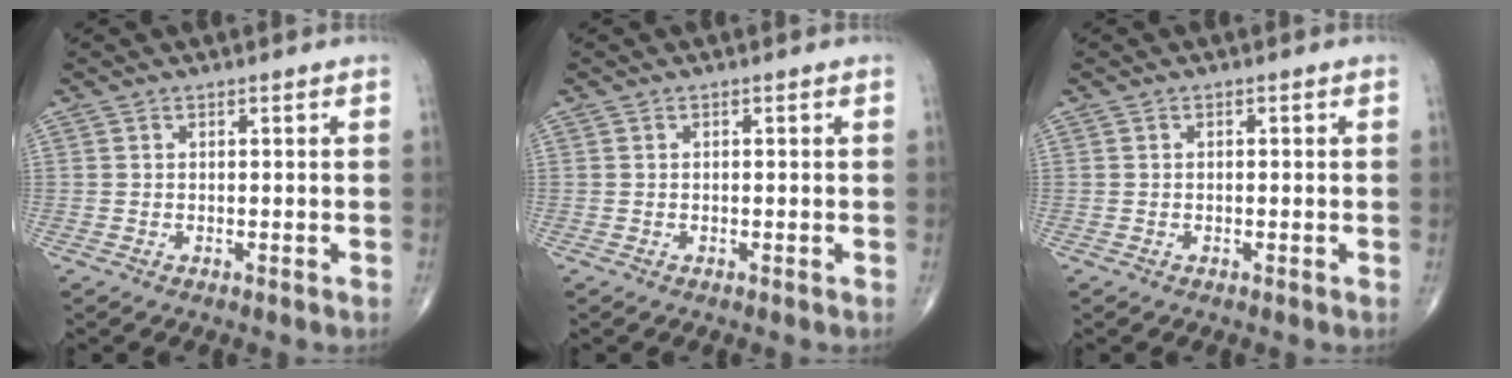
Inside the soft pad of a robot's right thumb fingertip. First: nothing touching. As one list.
[{"total": 0.0}, {"total": 0.0}]